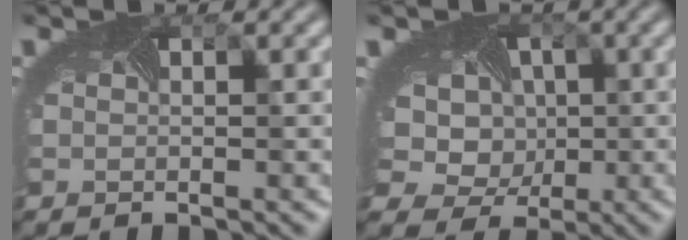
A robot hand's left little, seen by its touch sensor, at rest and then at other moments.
{"total": 11.2, "force": [1.6, 9.3, 6.2], "torque": [-0.096, 0.011, -0.015]}